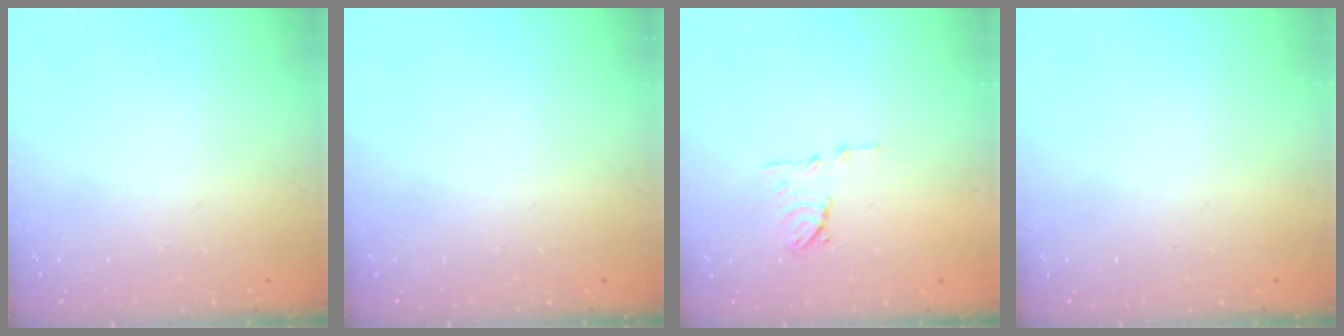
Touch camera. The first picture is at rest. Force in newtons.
{"total": 0.0}
{"total": 7.6, "press": 7.6, "slide": 0.8}
{"total": 0.0}